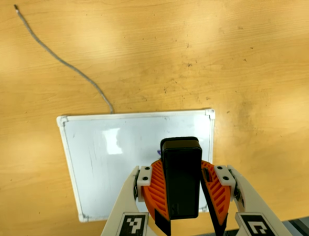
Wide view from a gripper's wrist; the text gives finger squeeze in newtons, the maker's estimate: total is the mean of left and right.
{"total": 8.7, "left": 9.1, "right": 8.2}